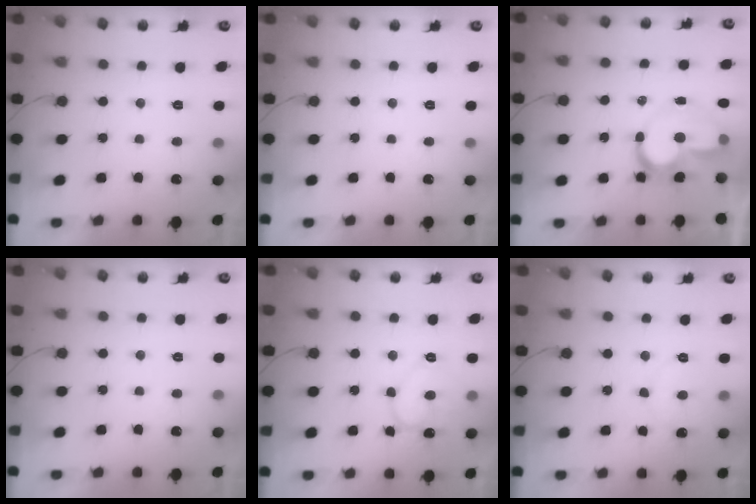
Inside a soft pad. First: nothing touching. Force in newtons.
{"total": 0.0}
{"total": 11.3, "press": 11.3, "slide": 1.1}
{"total": 0.0}
{"total": 10.4, "press": 10.4, "slide": 0.8}
{"total": 7.6, "press": 7.6, "slide": 0.7}